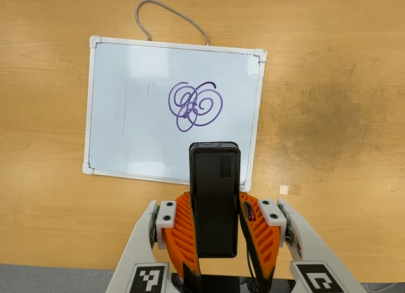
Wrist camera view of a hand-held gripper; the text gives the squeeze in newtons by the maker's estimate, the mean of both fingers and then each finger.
{"total": 4.4, "left": 3.3, "right": 5.5}